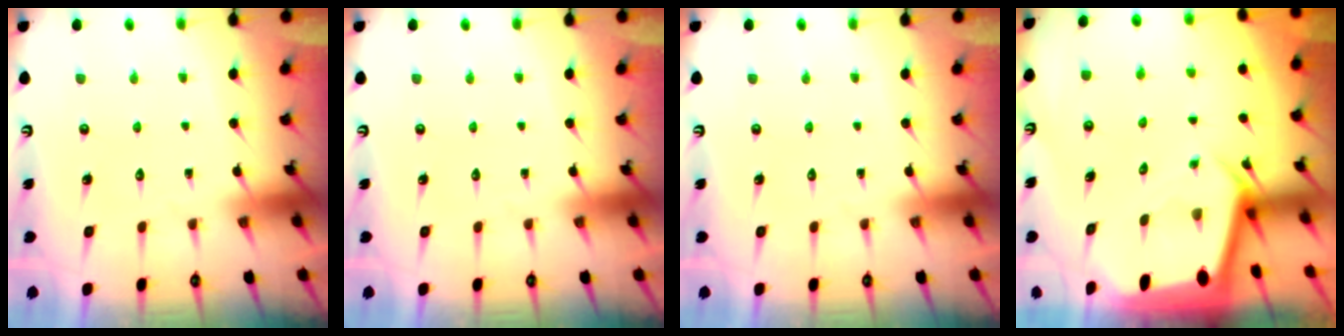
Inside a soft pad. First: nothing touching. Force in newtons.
{"total": 0.0}
{"total": 0.0}
{"total": 2.6, "press": 2.6, "slide": 0.2}